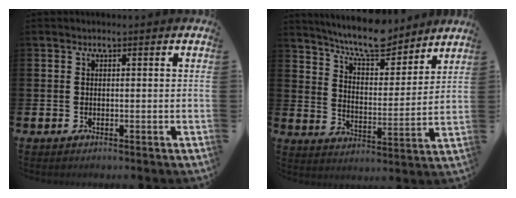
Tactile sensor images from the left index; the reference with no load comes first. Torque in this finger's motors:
{"motor_torque": [1.00, -1.14, 0.83, 0.21]}